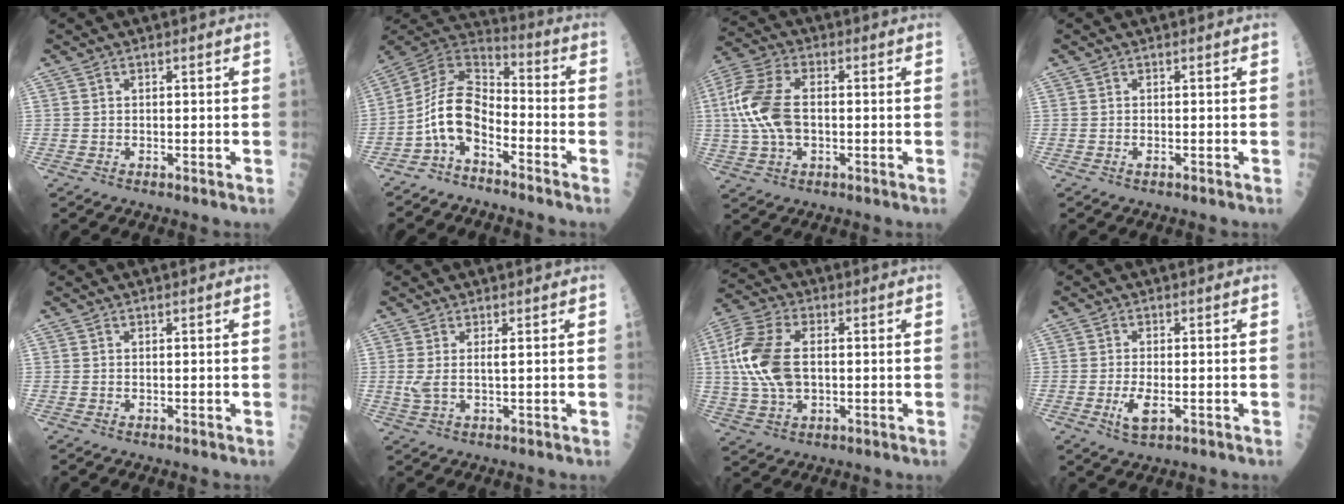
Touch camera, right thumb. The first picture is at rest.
{"total": 11.3, "force": [-5.2, 5.9, 8.1], "torque": [-0.140, 0.078, -0.108]}
{"total": 12.5, "force": [0.1, 7.1, 10.3], "torque": [-0.226, 0.016, -0.004]}
{"total": 0.5, "force": [-0.3, 0.2, 0.4], "torque": [-0.005, 0.001, -0.005]}
{"total": 0.0}
{"total": 3.2, "force": [0.5, 0.8, 3.1], "torque": [-0.078, -0.001, 0.016]}
{"total": 14.6, "force": [1.0, 8.1, 12.1], "torque": [-0.267, 0.010, 0.015]}
{"total": 4.2, "force": [-1.1, 1.7, 3.7], "torque": [-0.069, -0.005, -0.018]}